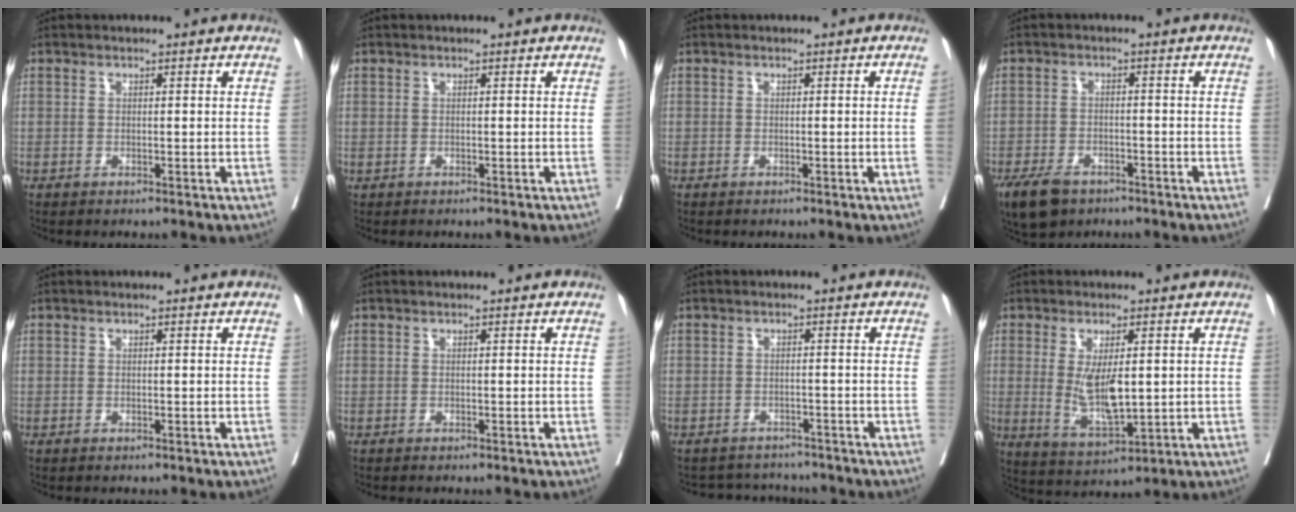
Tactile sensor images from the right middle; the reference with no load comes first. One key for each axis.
{"total": 0.0}
{"total": 1.3, "fx": -0.1, "fy": -0.6, "fz": 1.2, "tx": -0.018, "ty": -0.003, "tz": -0.001}
{"total": 6.9, "fx": -4.9, "fy": 3.7, "fz": 3.2, "tx": -0.061, "ty": -0.005, "tz": -0.080}
{"total": 0.0}
{"total": 0.0}
{"total": 5.0, "fx": -4.8, "fy": 1.2, "fz": -0.4, "tx": 0.005, "ty": 0.011, "tz": -0.064}
{"total": 7.7, "fx": 0.5, "fy": 2.3, "fz": 7.3, "tx": -0.147, "ty": -0.017, "tz": 0.019}